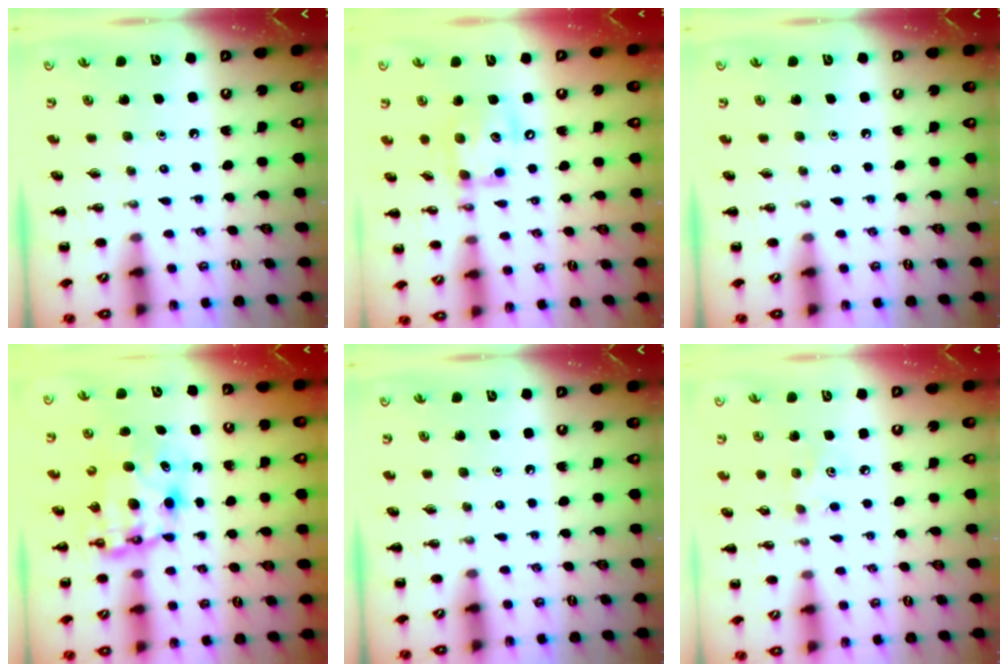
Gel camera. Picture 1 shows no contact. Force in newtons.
{"total": 12.8, "press": 12.7, "slide": 1.7}
{"total": 0.0}
{"total": 7.1, "press": 6.8, "slide": 2.0}
{"total": 0.0}
{"total": 3.3, "press": 3.2, "slide": 0.8}